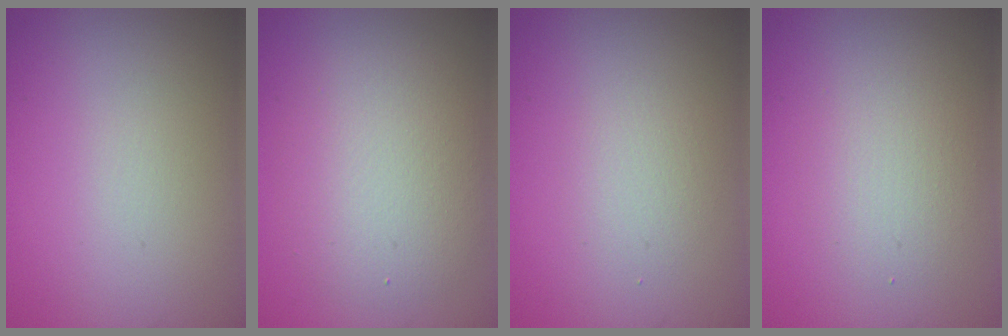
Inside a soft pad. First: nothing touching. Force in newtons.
{"total": 4.8, "press": 4.8, "slide": 0.3}
{"total": 1.6, "press": 1.6, "slide": 0.1}
{"total": 2.6, "press": 2.6, "slide": 0.1}